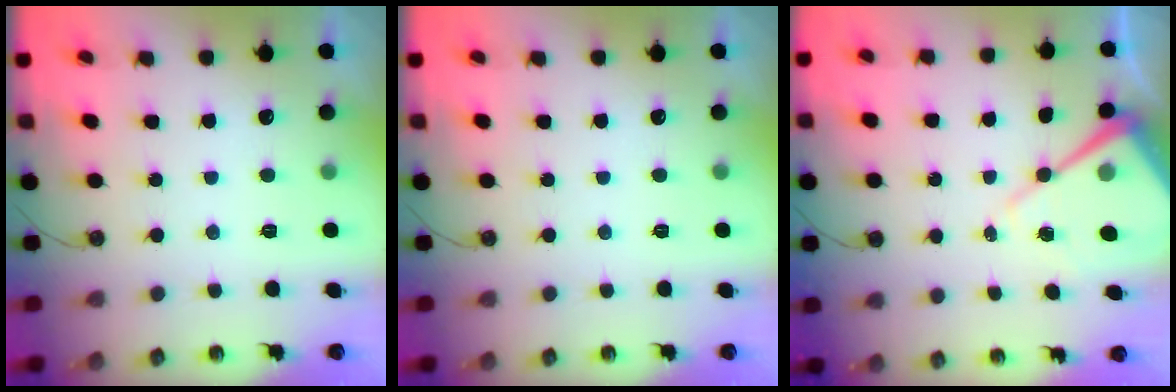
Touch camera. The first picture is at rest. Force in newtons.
{"total": 0.0}
{"total": 11.9, "press": 11.8, "slide": 1.0}